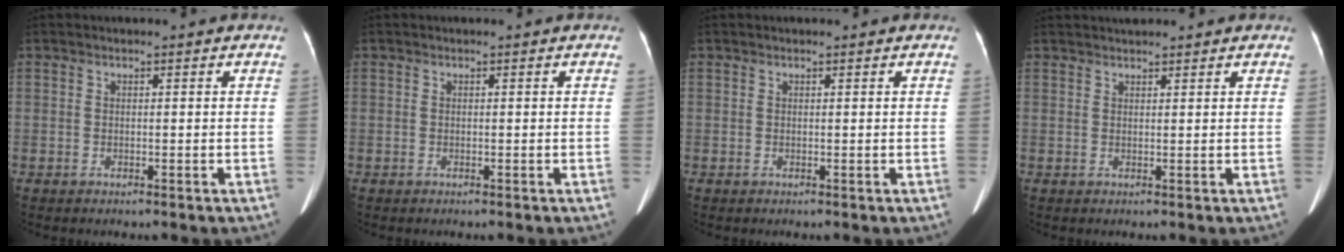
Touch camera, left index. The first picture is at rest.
{"total": 0.0}
{"total": 0.6, "force": [0.6, 0.1, 0.3], "torque": [-0.004, 0.010, 0.009]}
{"total": 3.6, "force": [3.3, 0.5, 1.3], "torque": [-0.016, 0.031, 0.050]}